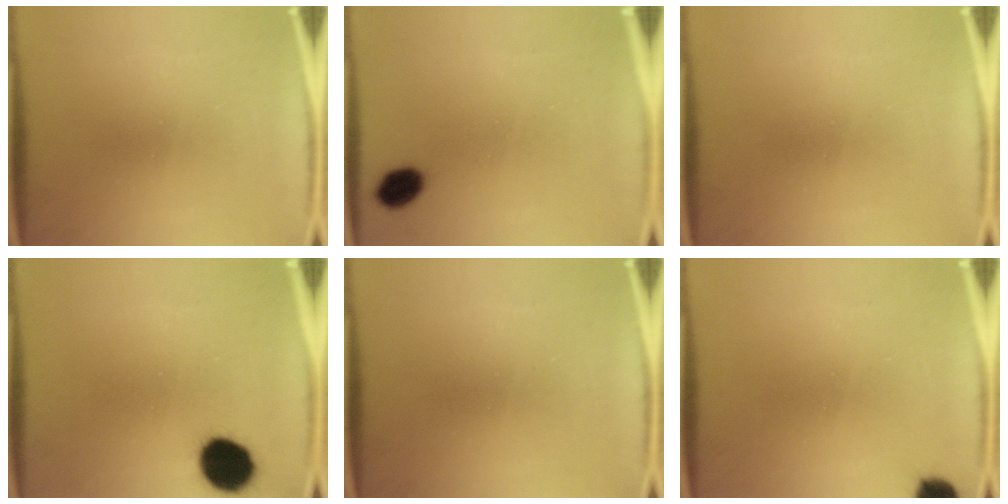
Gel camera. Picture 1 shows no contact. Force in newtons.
{"total": 5.2}
{"total": 0.0}
{"total": 10.7}
{"total": 0.0}
{"total": 5.1}